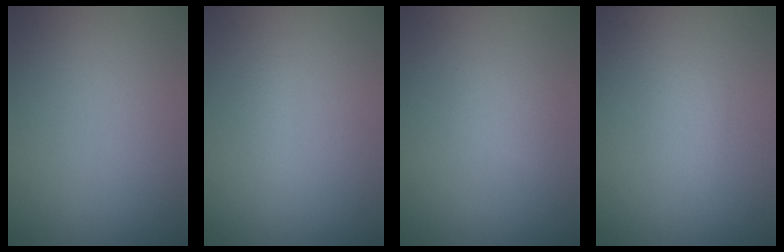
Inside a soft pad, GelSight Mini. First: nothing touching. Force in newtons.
{"total": 1.0, "press": 1.0, "slide": 0.1}
{"total": 1.3, "press": 1.3, "slide": 0.2}
{"total": 1.2, "press": 1.2, "slide": 0.3}